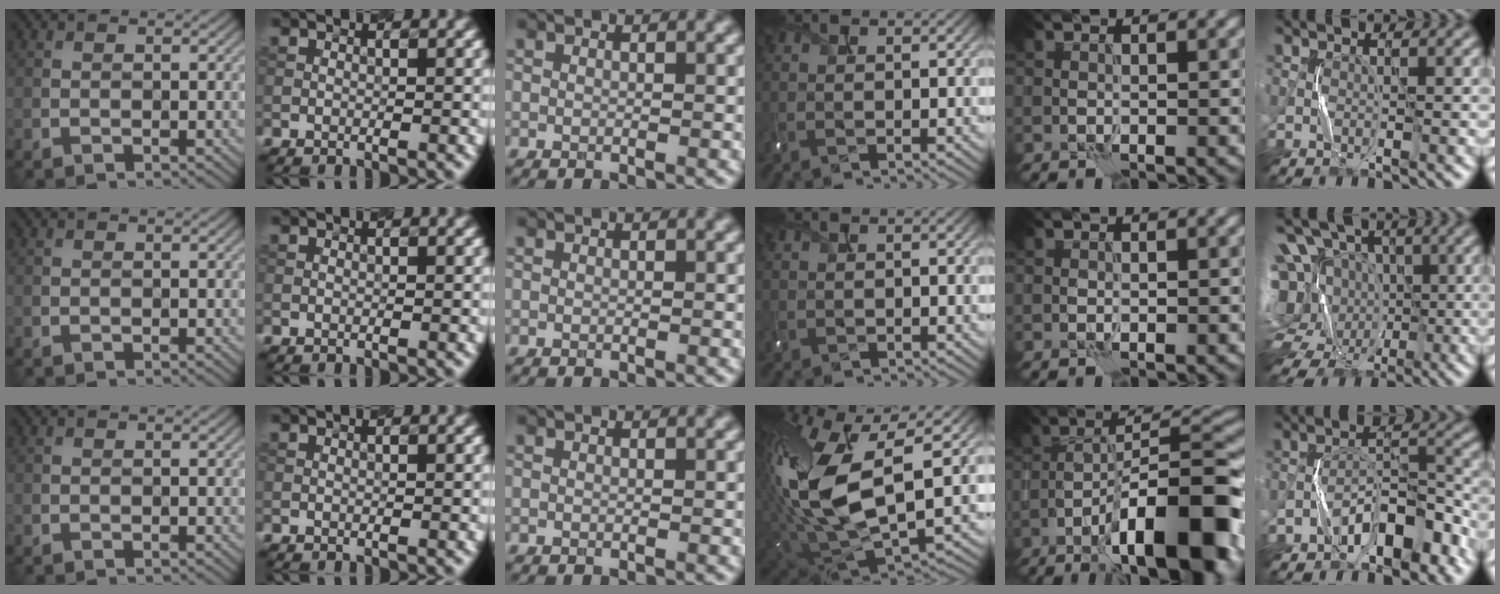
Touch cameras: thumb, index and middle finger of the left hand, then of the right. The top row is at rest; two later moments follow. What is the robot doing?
{"motion": "shake", "object": "box of matches"}